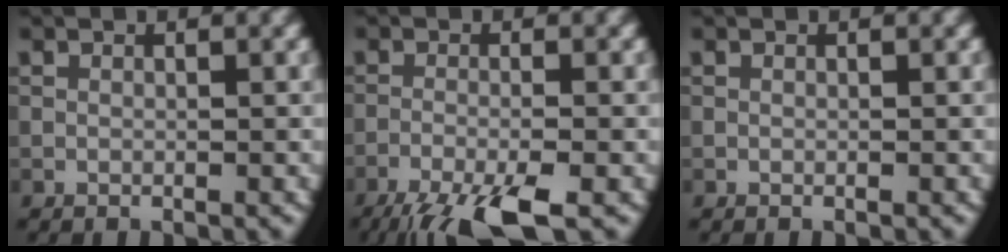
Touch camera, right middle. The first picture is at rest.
{"total": 6.9, "force": [-4.8, 1.3, 4.8], "torque": [-0.077, -0.017, -0.092]}
{"total": 0.0}